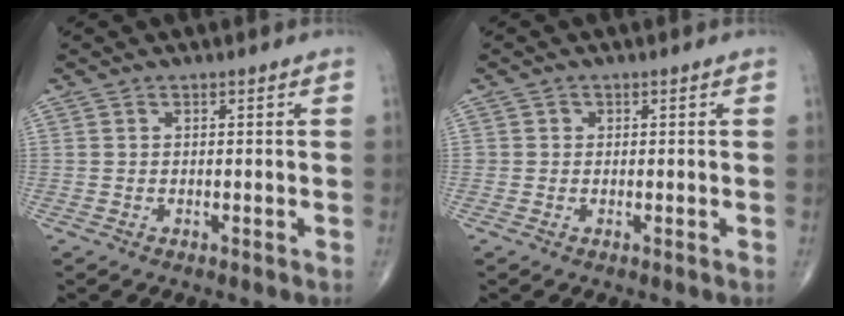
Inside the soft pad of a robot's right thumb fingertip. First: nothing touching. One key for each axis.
{"total": 0.9, "fx": 0.1, "fy": 0.9, "fz": 0.1, "tx": 0.007, "ty": 0.003, "tz": 0.000}